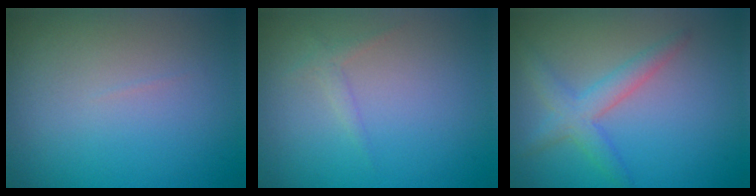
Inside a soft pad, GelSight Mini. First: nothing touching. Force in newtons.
{"total": 0.9, "press": 0.9, "slide": 0.1}
{"total": 3.0, "press": 3.0, "slide": 0.2}